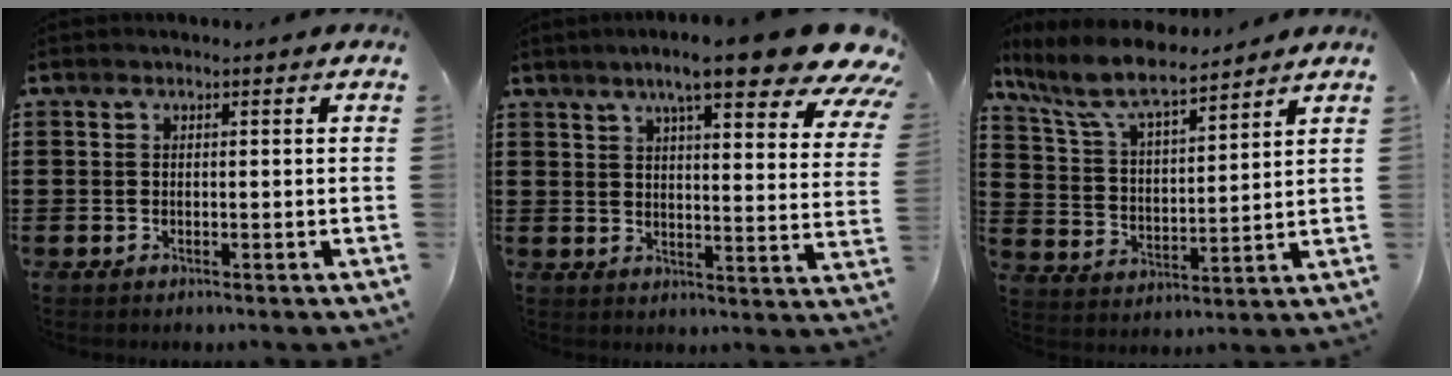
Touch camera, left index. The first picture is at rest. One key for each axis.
{"total": 11.6, "fx": 8.6, "fy": 1.2, "fz": 7.6, "tx": -0.134, "ty": -0.037, "tz": 0.137}
{"total": 8.5, "fx": 7.2, "fy": 1.3, "fz": 4.2, "tx": -0.112, "ty": -0.034, "tz": 0.126}